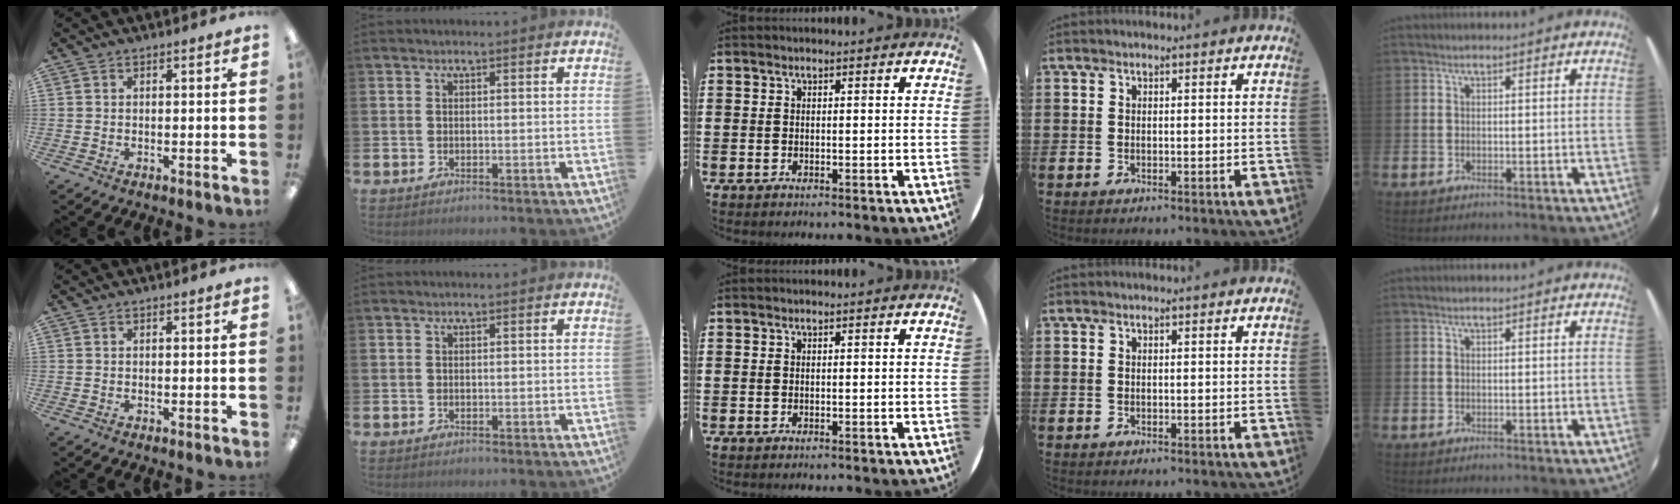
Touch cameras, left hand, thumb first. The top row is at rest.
{}